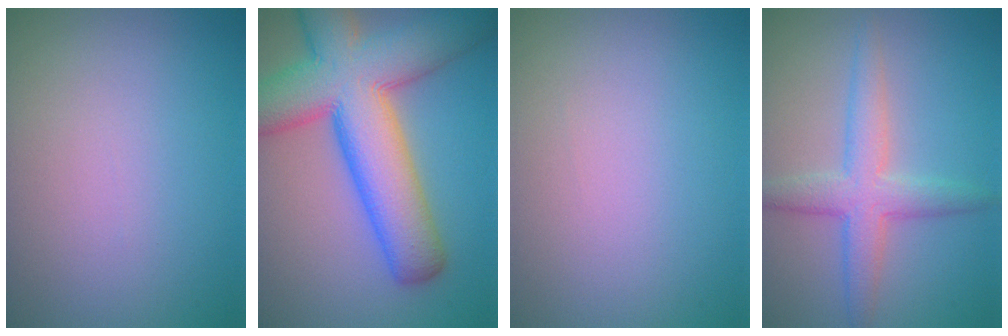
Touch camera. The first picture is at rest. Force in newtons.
{"total": 12.6, "press": 12.6, "slide": 0.6}
{"total": 0.0}
{"total": 4.0, "press": 4.0, "slide": 0.1}